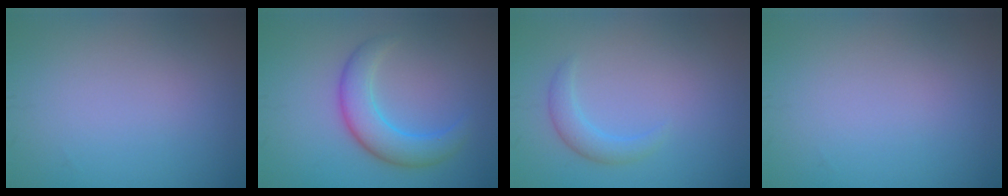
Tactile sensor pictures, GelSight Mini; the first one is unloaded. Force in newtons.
{"total": 4.5, "press": 4.5, "slide": 0.3}
{"total": 1.9, "press": 1.9, "slide": 0.1}
{"total": 0.0}